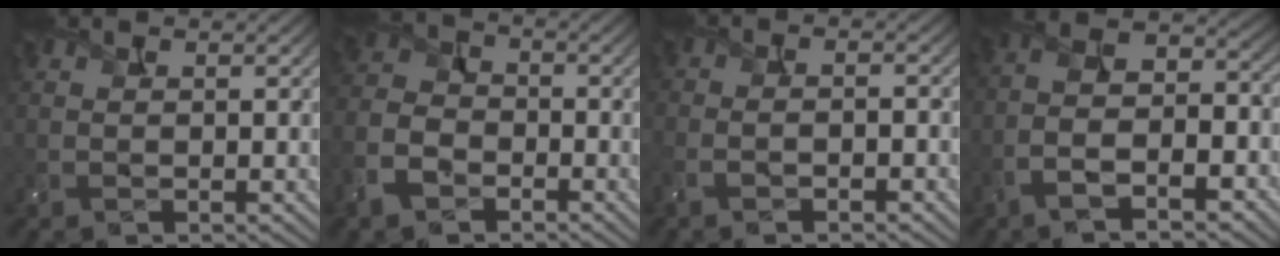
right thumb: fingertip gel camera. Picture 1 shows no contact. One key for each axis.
{"total": 7.0, "fx": -3.9, "fy": 4.6, "fz": 3.4, "tx": -0.097, "ty": -0.007, "tz": -0.092}
{"total": 3.3, "fx": -1.9, "fy": 0.9, "fz": 2.5, "tx": -0.041, "ty": 0.006, "tz": -0.041}
{"total": 11.1, "fx": -5.6, "fy": 4.8, "fz": 8.4, "tx": -0.166, "ty": -0.001, "tz": -0.107}